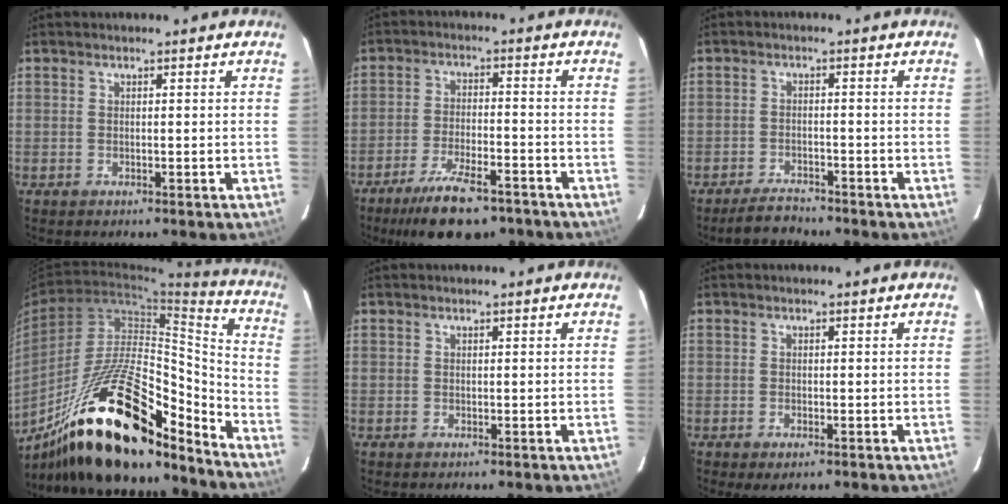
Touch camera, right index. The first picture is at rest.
{"total": 10.7, "force": [-7.9, 2.7, 6.7], "torque": [-0.117, -0.019, -0.129]}
{"total": 3.5, "force": [-3.3, 0.9, 0.7], "torque": [-0.020, -0.008, -0.058]}
{"total": 26.1, "force": [-17.6, 6.7, 18.1], "torque": [-0.287, -0.002, -0.293]}
{"total": 0.0}
{"total": 1.8, "force": [-0.9, 0.7, 1.4], "torque": [-0.020, -0.004, -0.005]}